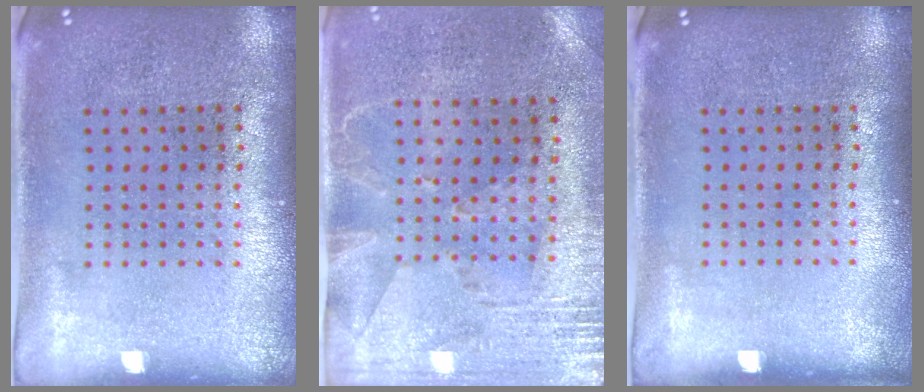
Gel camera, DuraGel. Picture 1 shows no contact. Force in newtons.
{"total": 2.7, "press": 2.3, "slide": 1.5}
{"total": 0.0}